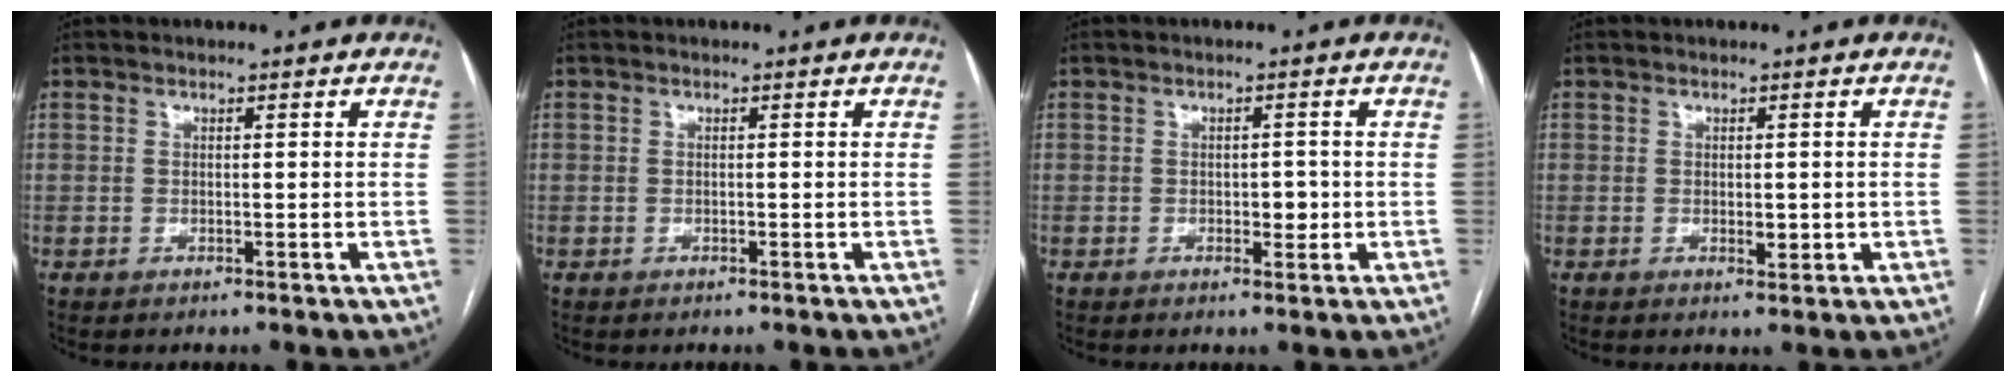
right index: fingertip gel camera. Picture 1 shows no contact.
{"total": 0.0}
{"total": 2.2, "force": [-0.3, 1.2, 1.8], "torque": [-0.023, 0.001, -0.001]}
{"total": 1.9, "force": [-0.1, 0.9, 1.7], "torque": [-0.024, -0.003, 0.002]}